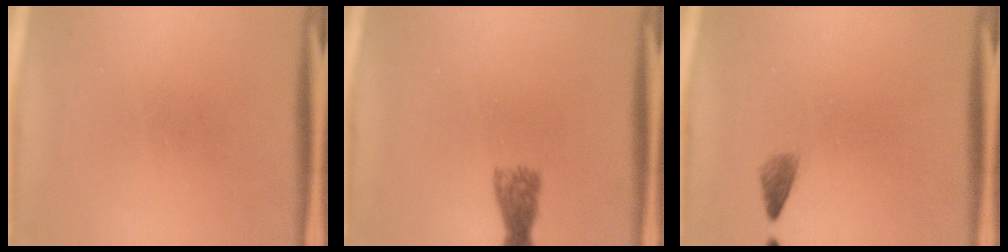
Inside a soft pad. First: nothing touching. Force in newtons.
{"total": 2.7}
{"total": 1.5}